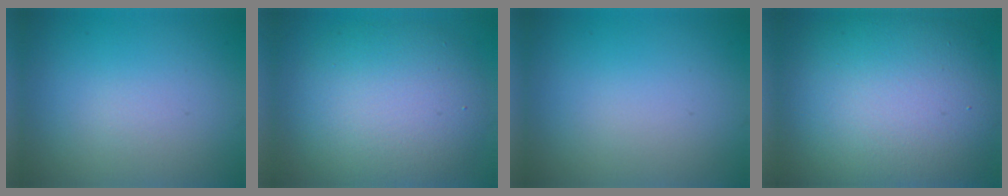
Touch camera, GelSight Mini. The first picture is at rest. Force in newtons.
{"total": 8.3, "press": 8.3, "slide": 0.6}
{"total": 0.0}
{"total": 13.5, "press": 13.5, "slide": 0.6}